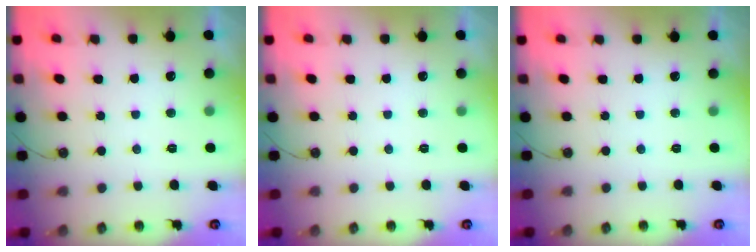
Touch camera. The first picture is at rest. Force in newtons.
{"total": 0.0}
{"total": 0.0}